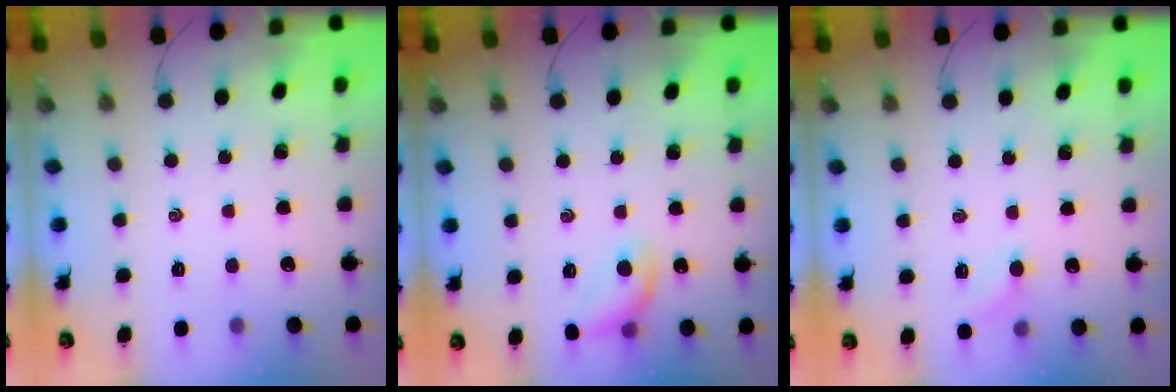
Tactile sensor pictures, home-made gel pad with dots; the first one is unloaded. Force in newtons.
{"total": 10.1, "press": 9.9, "slide": 2.0}
{"total": 4.8, "press": 4.6, "slide": 1.5}